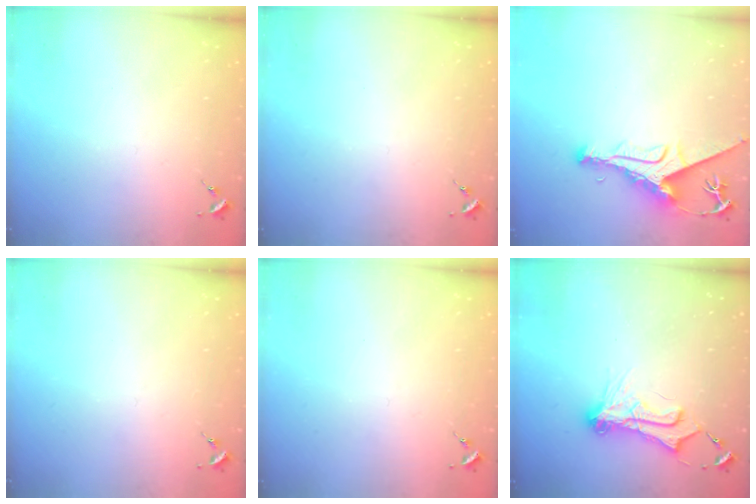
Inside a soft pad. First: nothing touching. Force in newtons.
{"total": 0.0}
{"total": 10.0, "press": 9.9, "slide": 1.3}
{"total": 0.0}
{"total": 0.0}
{"total": 12.5, "press": 12.5, "slide": 0.7}